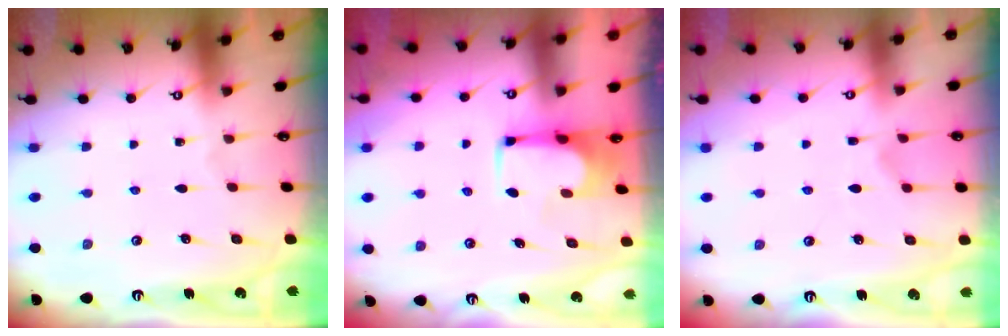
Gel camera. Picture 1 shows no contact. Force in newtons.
{"total": 0.9, "press": 0.9, "slide": 0.0}
{"total": 2.7, "press": 2.4, "slide": 1.2}